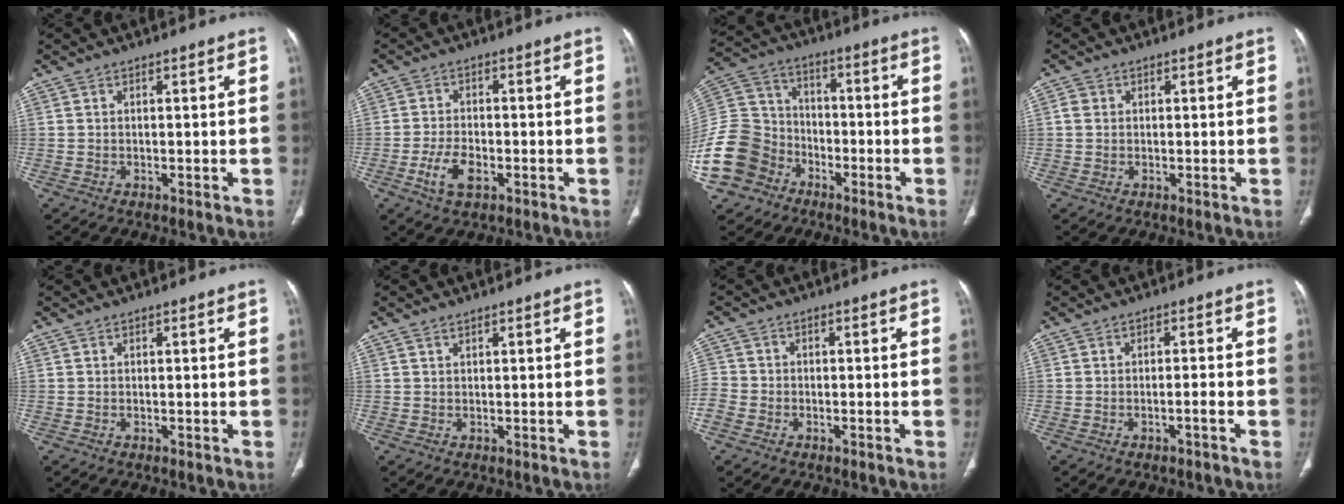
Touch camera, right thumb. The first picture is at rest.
{"total": 5.7, "force": [-2.3, 2.9, 4.3], "torque": [-0.086, 0.009, -0.040]}
{"total": 16.2, "force": [-7.7, 12.8, 6.3], "torque": [-0.131, 0.057, -0.147]}
{"total": 1.5, "force": [0.2, 1.4, 0.6], "torque": [-0.005, 0.004, 0.002]}
{"total": 0.0}
{"total": 0.7, "force": [0.6, 0.2, 0.3], "torque": [-0.010, -0.001, 0.012]}
{"total": 4.5, "force": [-2.3, 3.7, 1.3], "torque": [-0.028, 0.013, -0.048]}
{"total": 1.8, "force": [-1.0, -0.1, 1.4], "torque": [-0.030, 0.012, -0.016]}